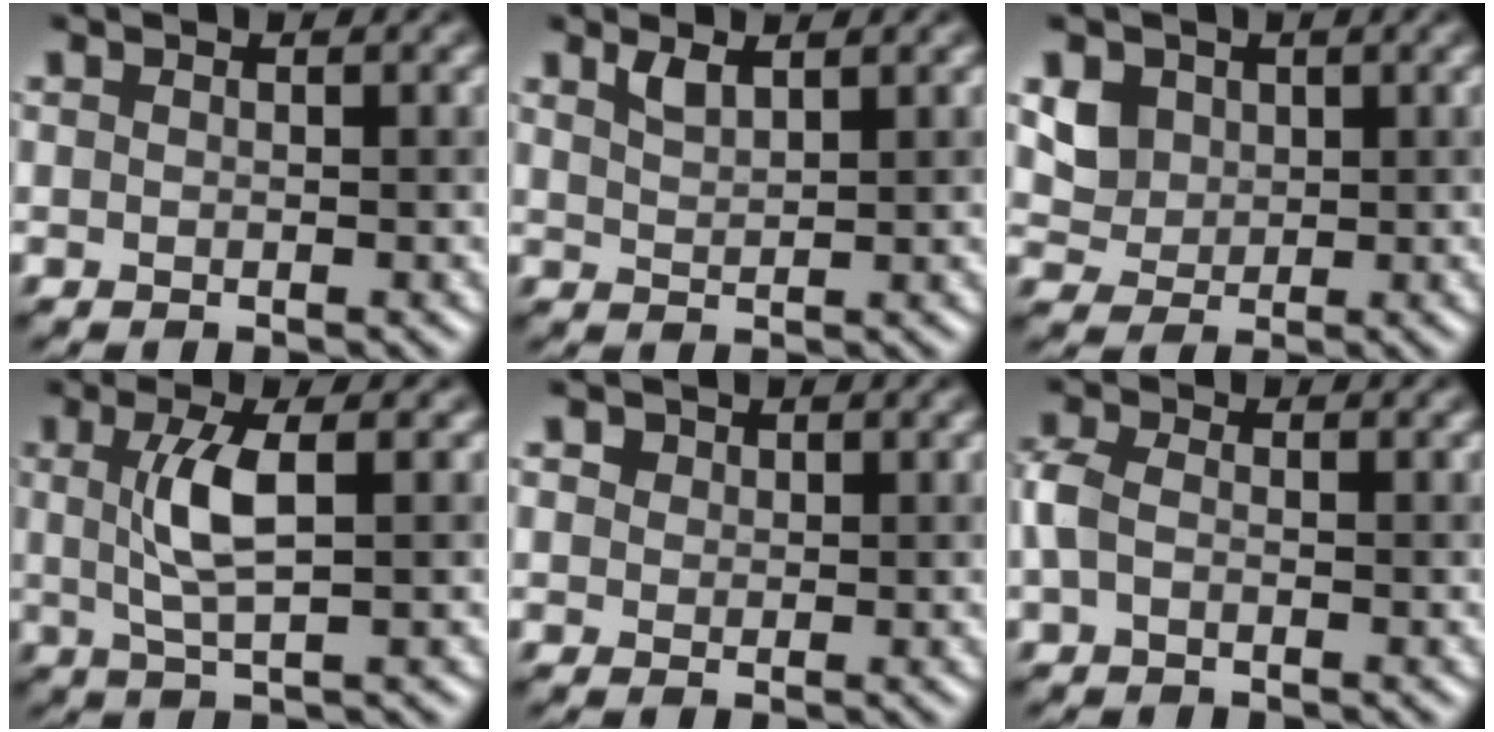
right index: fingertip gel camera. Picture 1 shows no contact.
{"total": 1.5, "force": [1.2, 0.3, 0.9], "torque": [-0.019, 0.002, 0.026]}
{"total": 3.1, "force": [1.1, 2.7, 1.1], "torque": [-0.031, -0.011, 0.038]}
{"total": 4.0, "force": [0.6, 0.8, 3.9], "torque": [-0.081, 0.003, 0.012]}
{"total": 1.6, "force": [1.0, 1.2, 0.6], "torque": [-0.010, 0.006, 0.009]}
{"total": 2.4, "force": [-0.5, 1.5, 1.8], "torque": [-0.046, 0.006, -0.016]}